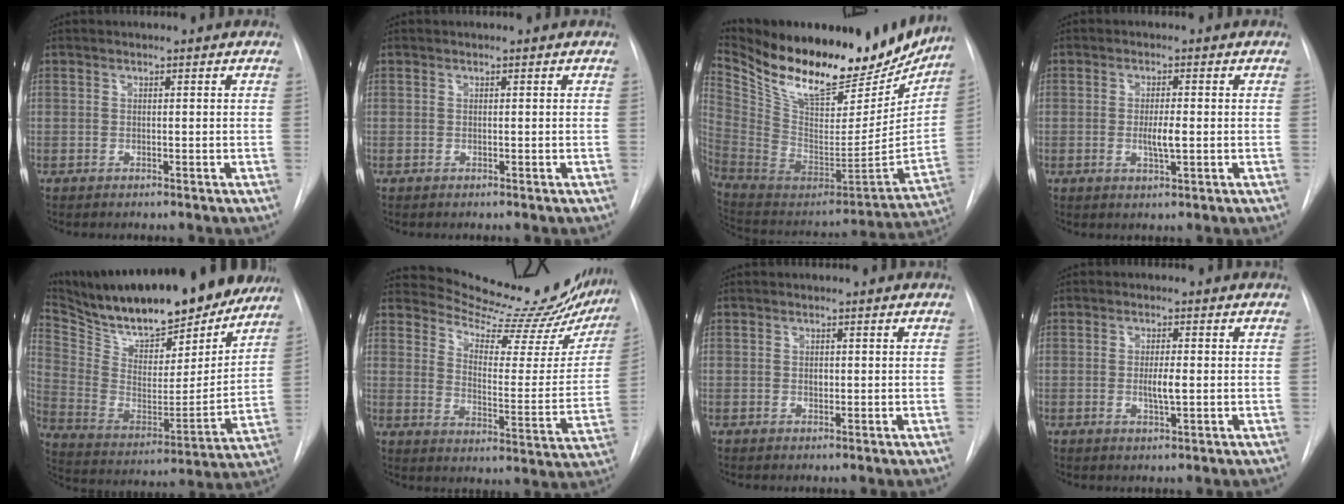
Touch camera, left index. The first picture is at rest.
{"total": 0.0}
{"total": 28.7, "force": [22.6, 10.3, 14.5], "torque": [-0.255, -0.011, 0.352]}
{"total": 3.1, "force": [-0.3, 0.5, 3.1], "torque": [-0.057, -0.004, -0.003]}
{"total": 28.6, "force": [24.1, 8.1, 13.1], "torque": [-0.238, -0.018, 0.357]}
{"total": 22.1, "force": [21.2, 3.5, 5.2], "torque": [-0.072, -0.094, 0.266]}
{"total": 0.7, "force": [0.2, 0.5, 0.4], "torque": [-0.005, -0.001, 0.003]}
{"total": 2.8, "force": [-0.2, 0.5, 2.8], "torque": [-0.053, -0.004, -0.002]}